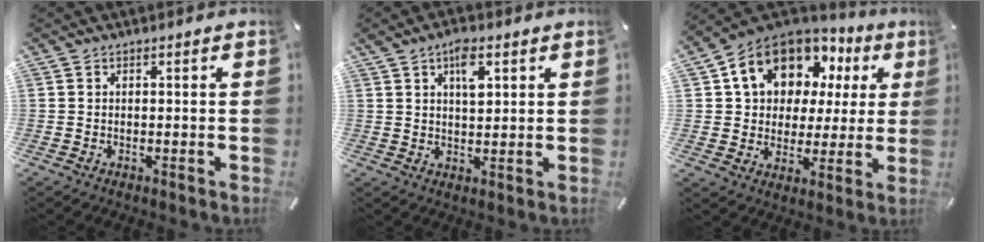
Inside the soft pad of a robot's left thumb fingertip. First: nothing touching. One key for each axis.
{"total": 6.0, "fx": 2.7, "fy": 3.0, "fz": 4.3, "tx": -0.062, "ty": -0.006, "tz": 0.041}
{"total": 14.5, "fx": 7.4, "fy": 11.1, "fz": 5.6, "tx": -0.120, "ty": -0.034, "tz": 0.144}